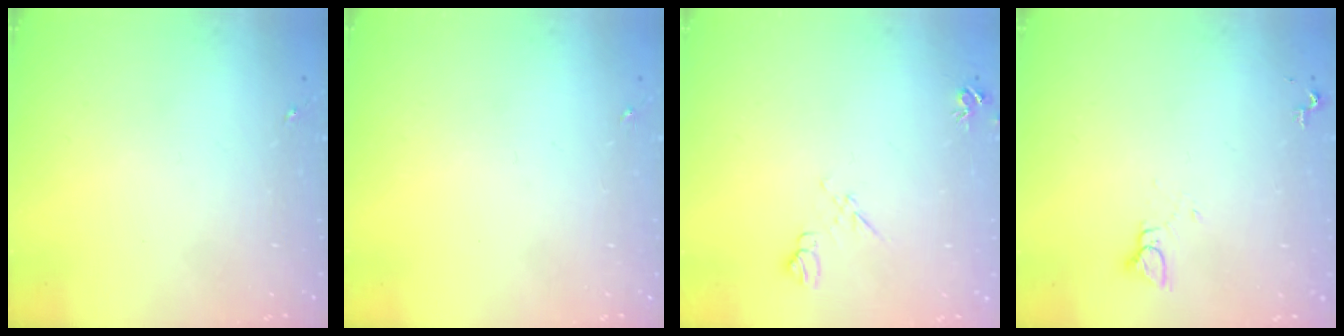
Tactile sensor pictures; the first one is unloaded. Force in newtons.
{"total": 0.0}
{"total": 7.8, "press": 7.8, "slide": 0.9}
{"total": 2.8, "press": 2.8, "slide": 0.1}